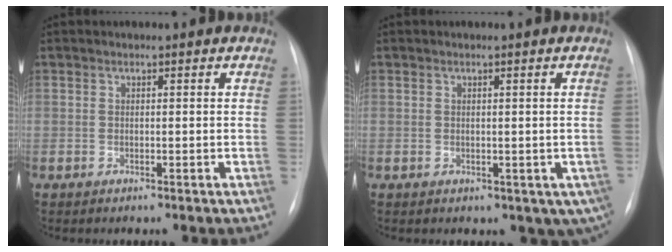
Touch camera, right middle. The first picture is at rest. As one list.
[{"total": 5.1, "force": [-1.5, 3.4, 3.6], "torque": [-0.019, -0.001, -0.008]}]